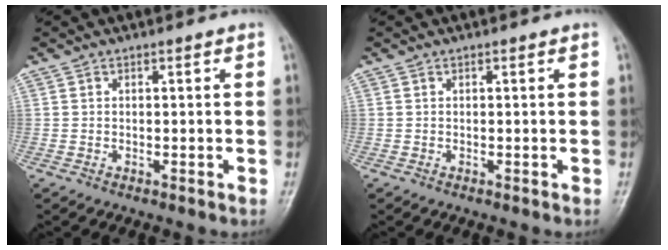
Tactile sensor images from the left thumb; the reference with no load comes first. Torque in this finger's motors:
{"motor_torque": [0.00, 0.00, -0.01, 0.01, 0.00]}